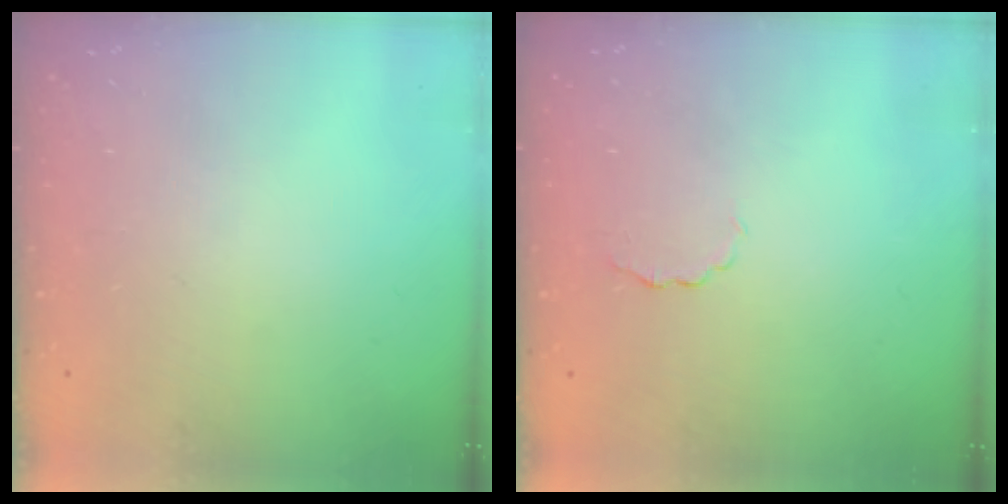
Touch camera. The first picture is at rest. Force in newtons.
{"total": 2.0, "press": 1.9, "slide": 0.5}